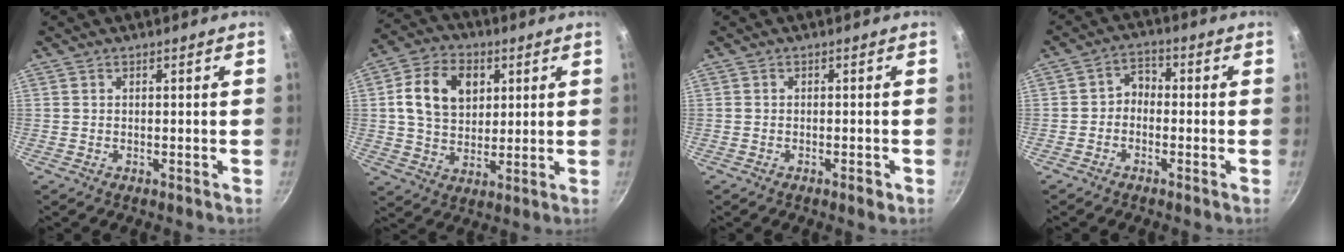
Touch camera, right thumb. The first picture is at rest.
{"total": 12.7, "force": [3.3, 9.4, 7.9], "torque": [-0.117, 0.000, 0.050]}
{"total": 1.7, "force": [-0.9, 0.6, 1.2], "torque": [-0.022, 0.009, -0.014]}
{"total": 3.6, "force": [-1.2, 2.7, 1.9], "torque": [-0.015, 0.024, -0.030]}